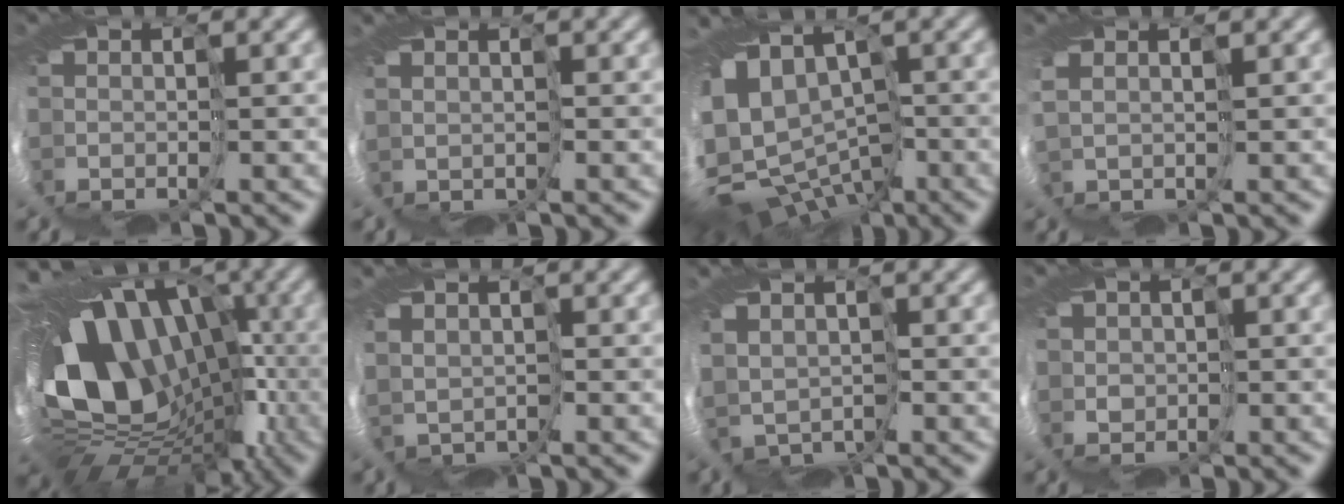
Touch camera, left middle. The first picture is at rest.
{"total": 1.0, "force": [0.5, 0.7, -0.4], "torque": [0.003, 0.003, 0.015]}
{"total": 10.1, "force": [-1.6, 7.7, 6.3], "torque": [-0.148, -0.017, -0.001]}
{"total": 1.4, "force": [1.3, 0.2, 0.5], "torque": [-0.027, 0.016, 0.026]}
{"total": 15.9, "force": [-0.4, 12.2, 10.2], "torque": [-0.180, -0.030, 0.010]}
{"total": 1.5, "force": [0.7, 1.3, 0.3], "torque": [-0.021, 0.001, 0.012]}
{"total": 2.2, "force": [0.5, 2.0, 0.8], "torque": [-0.032, -0.003, 0.013]}
{"total": 2.2, "force": [0.7, 2.1, 0.2], "torque": [-0.012, 0.006, 0.010]}